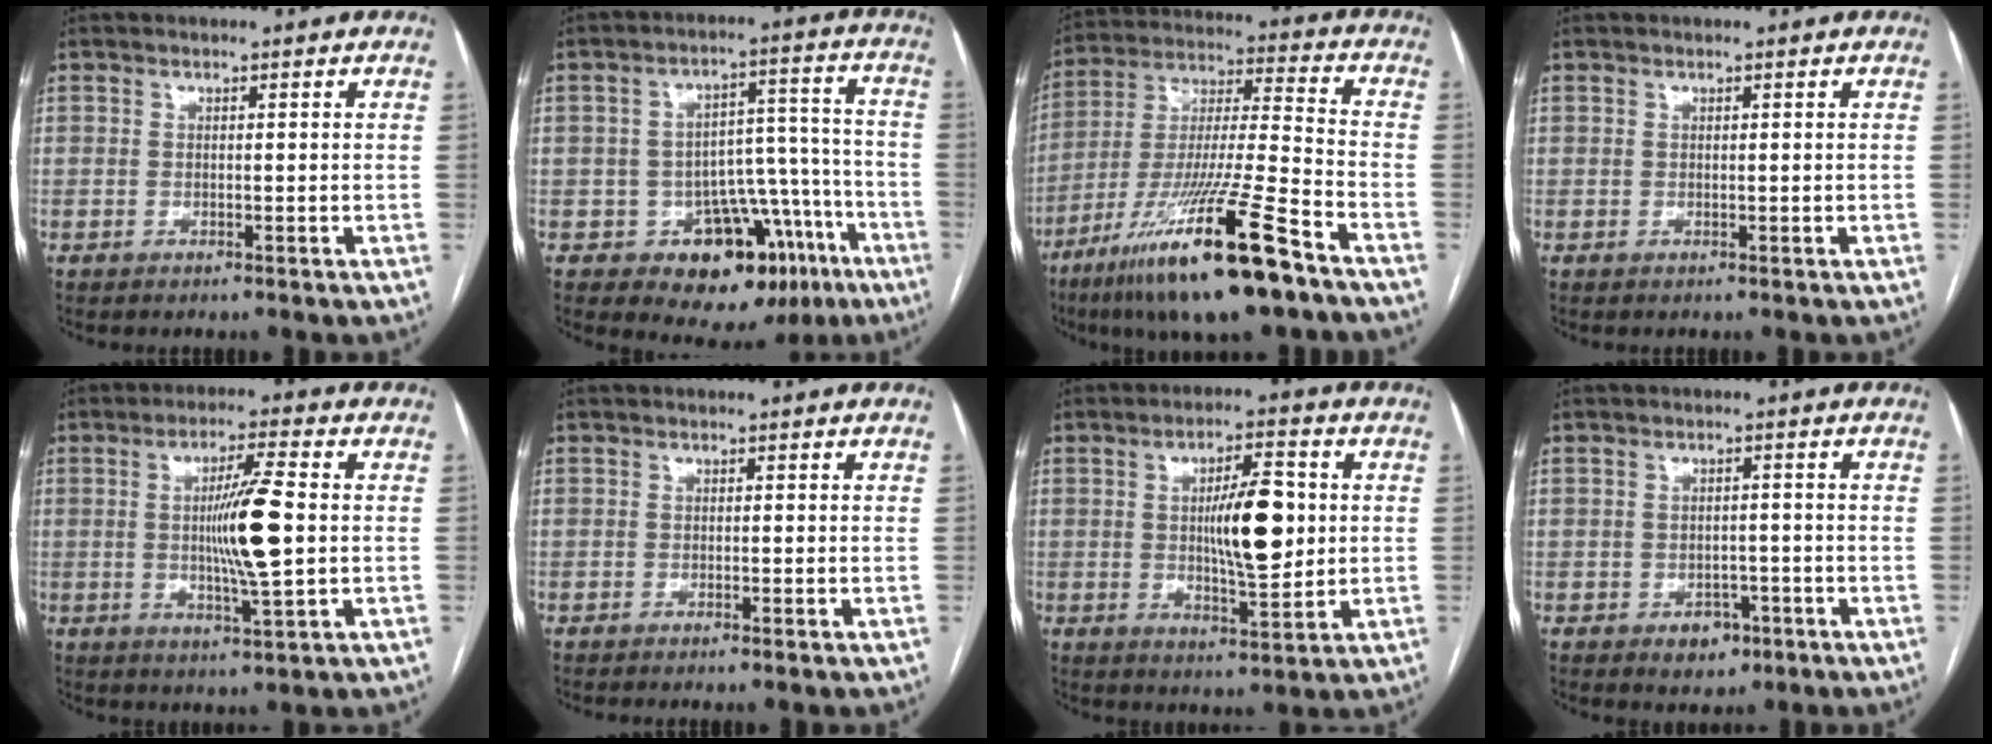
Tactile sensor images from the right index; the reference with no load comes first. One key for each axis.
{"total": 13.6, "fx": -7.5, "fy": 8.9, "fz": 6.9, "tx": -0.045, "ty": 0.071, "tz": -0.092}
{"total": 21.2, "fx": -13.2, "fy": 1.0, "fz": 16.5, "tx": -0.307, "ty": -0.044, "tz": -0.238}
{"total": 0.0}
{"total": 9.3, "fx": 0.1, "fy": 0.6, "fz": 9.3, "tx": -0.162, "ty": 0.000, "tz": 0.001}
{"total": 0.9, "fx": -0.6, "fy": -0.3, "fz": 0.6, "tx": -0.010, "ty": 0.002, "tz": -0.011}
{"total": 10.1, "fx": 0.8, "fy": 2.4, "fz": 9.8, "tx": -0.161, "ty": 0.006, "tz": 0.016}
{"total": 3.7, "fx": -1.9, "fy": 2.7, "fz": 1.7, "tx": -0.011, "ty": 0.007, "tz": -0.018}